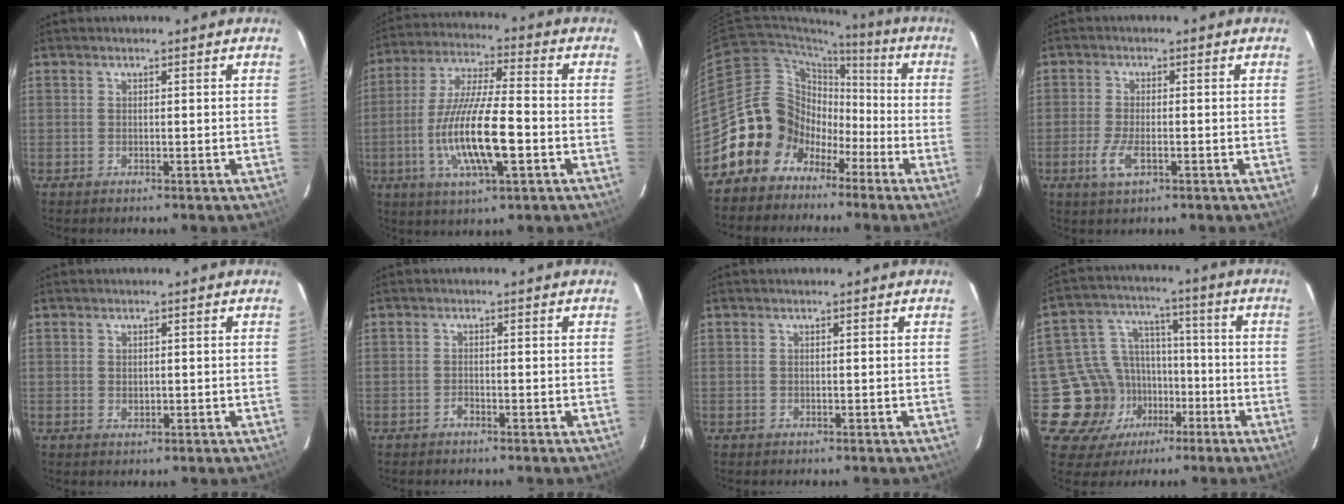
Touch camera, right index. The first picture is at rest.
{"total": 15.7, "force": [-4.1, 3.3, 14.8], "torque": [-0.296, -0.013, -0.073]}
{"total": 13.8, "force": [-6.3, 11.8, 3.1], "torque": [-0.071, 0.046, -0.115]}
{"total": 5.0, "force": [-2.0, 1.7, 4.2], "torque": [-0.097, -0.008, -0.039]}
{"total": 1.3, "force": [0.1, 1.2, 0.6], "torque": [-0.008, -0.001, 0.004]}
{"total": 0.9, "force": [-0.7, 0.3, 0.4], "torque": [-0.007, 0.001, -0.015]}
{"total": 0.0}
{"total": 14.0, "force": [-6.0, 12.1, 3.7], "torque": [-0.094, 0.044, -0.081]}